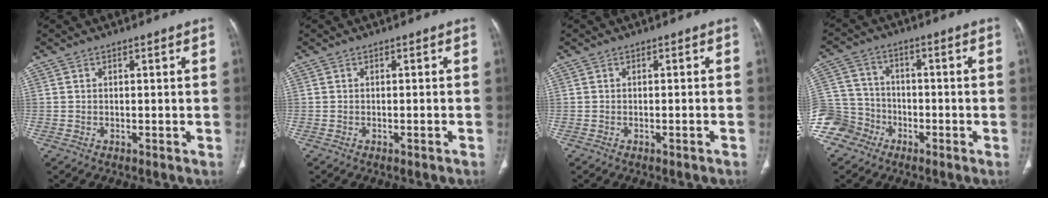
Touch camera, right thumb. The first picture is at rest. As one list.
[{"total": 0.9, "force": [-0.6, 0.0, 0.7], "torque": [-0.018, 0.005, -0.003]}, {"total": 1.2, "force": [-0.8, 0.0, 0.9], "torque": [-0.022, 0.005, -0.006]}, {"total": 10.9, "force": [-6.0, 8.9, 1.7], "torque": [-0.030, 0.048, -0.114]}]